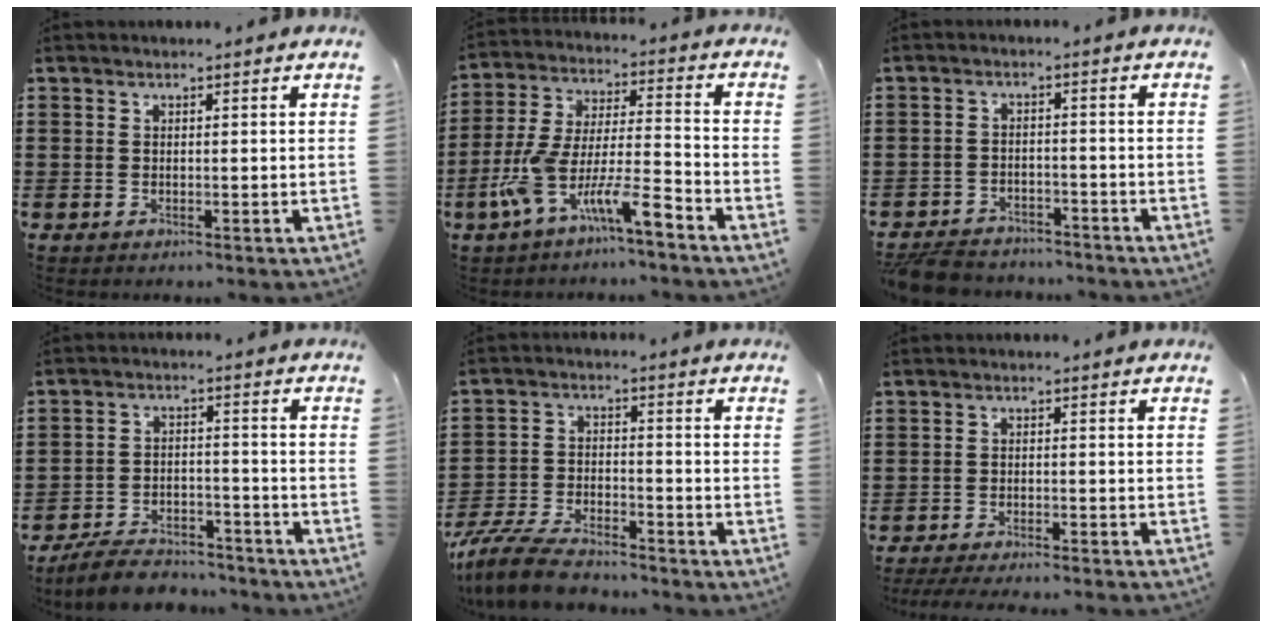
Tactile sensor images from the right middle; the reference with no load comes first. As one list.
[{"total": 11.4, "force": [-8.2, 1.7, 7.7], "torque": [-0.166, 0.000, -0.166]}, {"total": 4.9, "force": [-4.8, 1.0, 0.6], "torque": [-0.014, 0.010, -0.098]}, {"total": 6.5, "force": [-6.1, 1.4, 1.4], "torque": [-0.023, 0.018, -0.119]}, {"total": 7.8, "force": [-7.2, 1.5, 2.6], "torque": [-0.059, 0.011, -0.141]}, {"total": 3.1, "force": [-3.0, -0.1, 0.8], "torque": [-0.013, -0.002, -0.059]}]